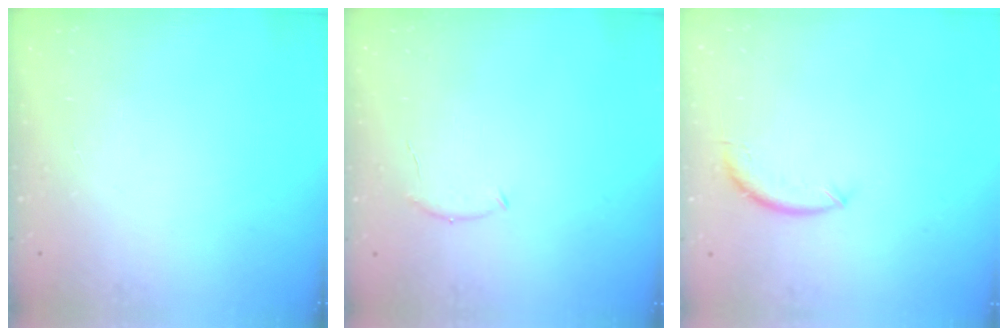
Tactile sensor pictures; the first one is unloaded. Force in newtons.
{"total": 6.1, "press": 6.0, "slide": 1.1}
{"total": 7.8, "press": 7.8, "slide": 0.5}